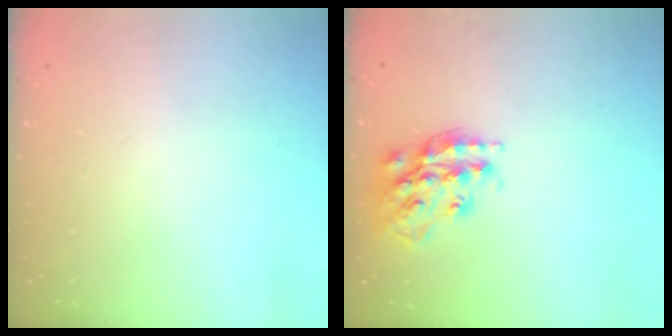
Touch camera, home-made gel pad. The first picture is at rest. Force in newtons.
{"total": 19.7, "press": 19.6, "slide": 1.4}